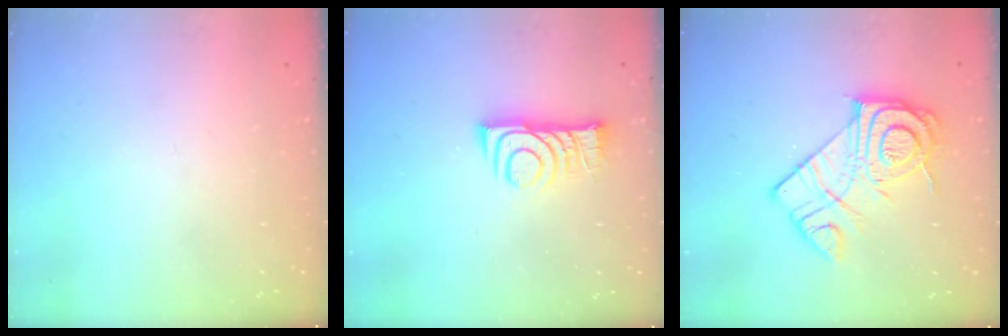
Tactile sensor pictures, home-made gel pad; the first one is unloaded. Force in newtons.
{"total": 9.0, "press": 8.9, "slide": 0.9}
{"total": 15.6, "press": 15.5, "slide": 0.9}